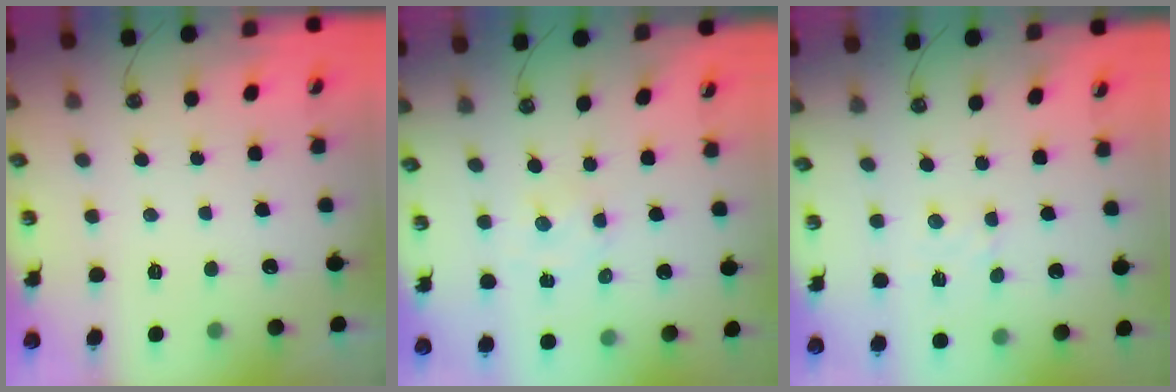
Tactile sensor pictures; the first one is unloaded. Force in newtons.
{"total": 1.0, "press": 0.9, "slide": 0.2}
{"total": 2.4, "press": 2.4, "slide": 0.4}